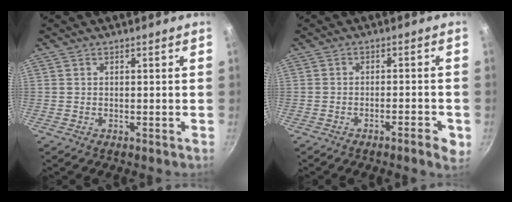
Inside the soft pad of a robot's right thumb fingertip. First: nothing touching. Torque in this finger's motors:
{"motor_torque": [-0.19, -0.15, -0.06, -0.12, -0.02]}